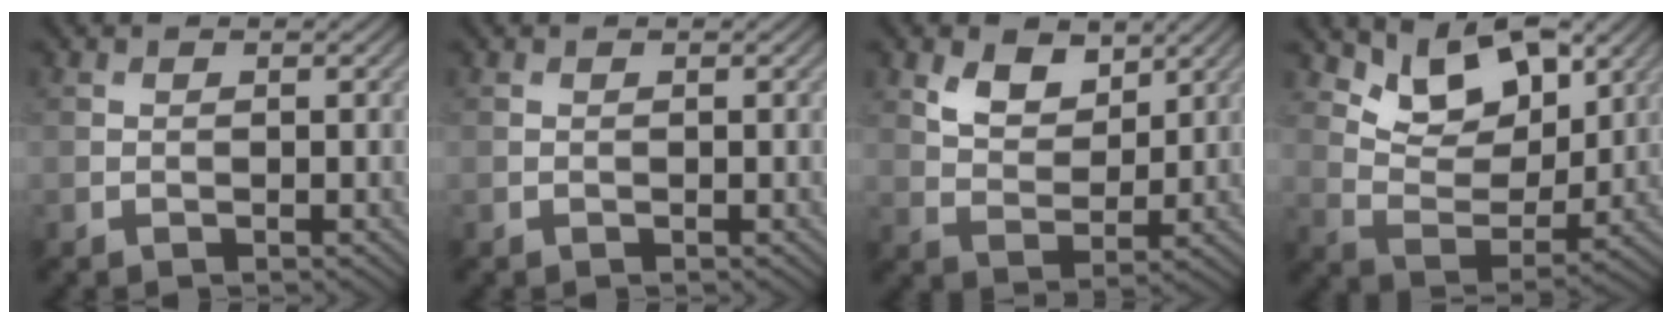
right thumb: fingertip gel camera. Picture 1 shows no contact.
{"total": 0.0}
{"total": 5.4, "force": [3.3, 3.1, 3.1], "torque": [-0.065, -0.009, 0.058]}
{"total": 8.6, "force": [5.5, 4.4, 5.1], "torque": [-0.099, -0.018, 0.096]}